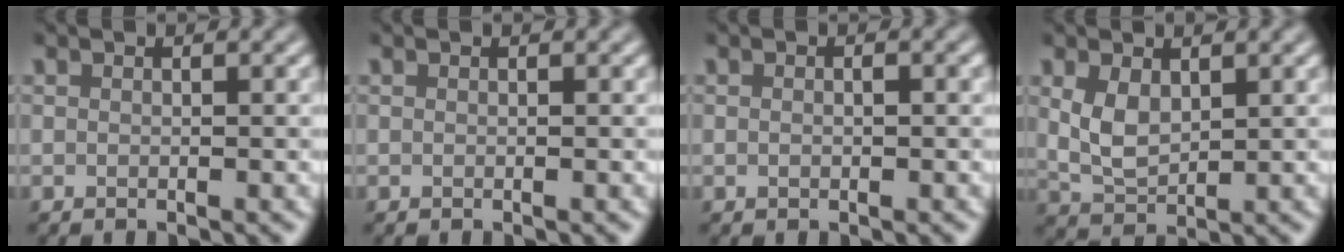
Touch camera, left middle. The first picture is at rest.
{"total": 0.0}
{"total": 0.8, "force": [0.0, 0.4, 0.7], "torque": [-0.012, 0.001, 0.000]}
{"total": 3.1, "force": [0.9, 1.8, 2.3], "torque": [-0.056, -0.002, 0.024]}